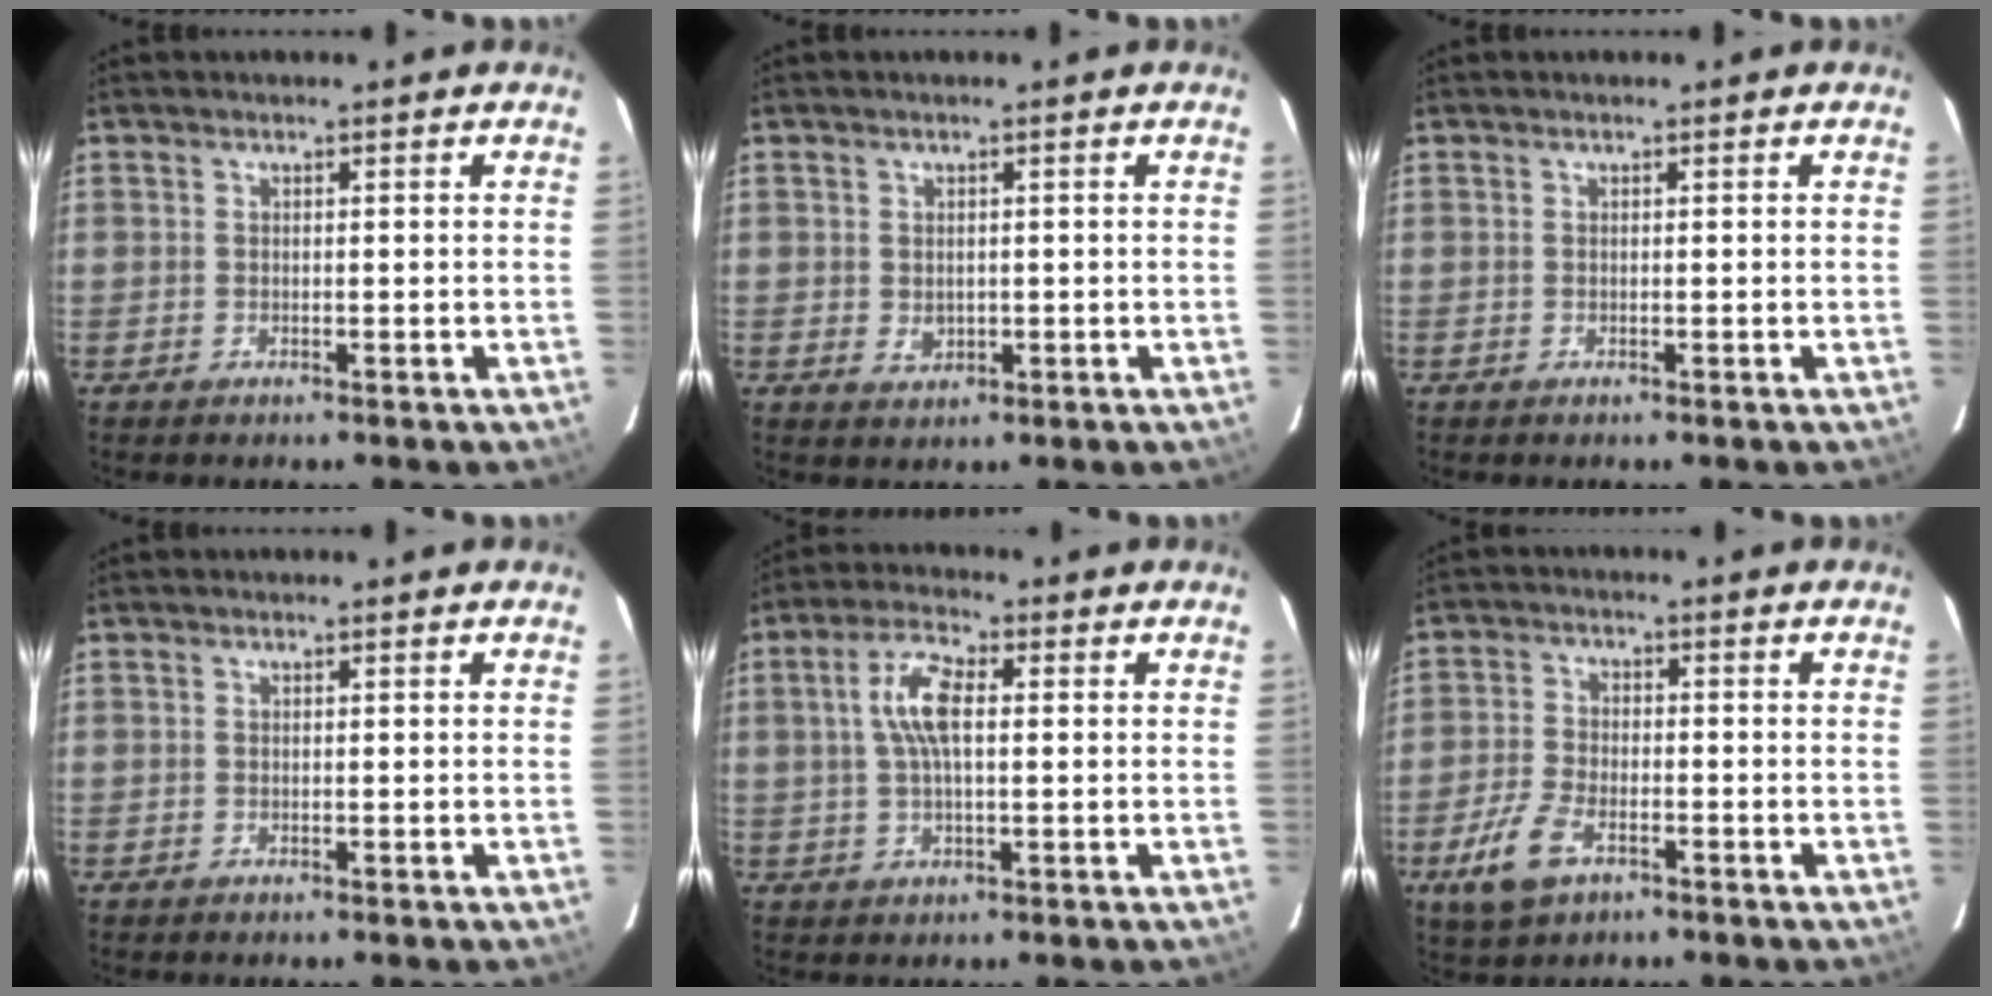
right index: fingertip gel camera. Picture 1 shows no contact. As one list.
[{"total": 2.2, "force": [-0.2, 1.9, 1.1], "torque": [-0.017, -0.002, 0.002]}, {"total": 0.0}, {"total": 0.0}, {"total": 6.9, "force": [1.0, 2.6, 6.3], "torque": [-0.128, 0.014, 0.020]}, {"total": 8.2, "force": [-4.3, 4.3, 5.5], "torque": [-0.135, -0.005, -0.079]}]